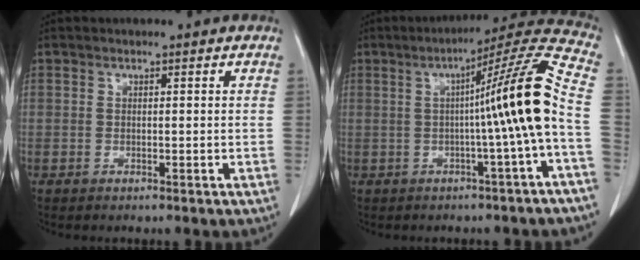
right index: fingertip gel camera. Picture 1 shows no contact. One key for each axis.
{"total": 13.5, "fx": -1.0, "fy": -2.1, "fz": 13.3, "tx": -0.174, "ty": 0.021, "tz": -0.019}